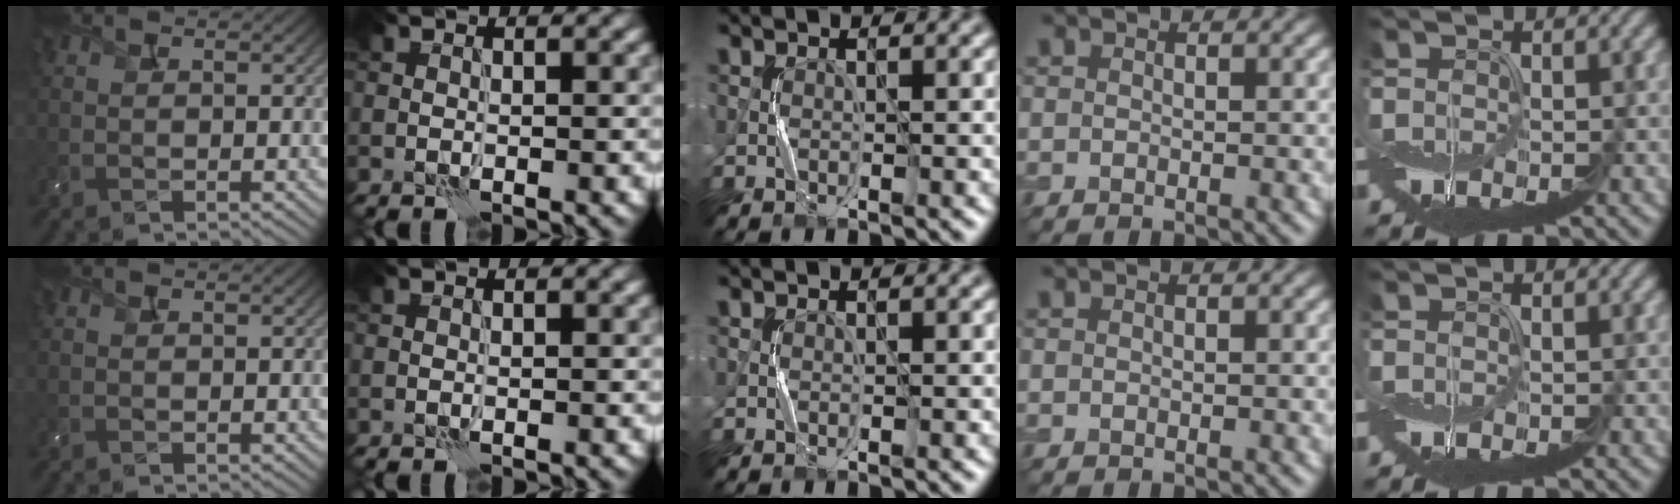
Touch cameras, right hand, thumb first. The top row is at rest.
{}